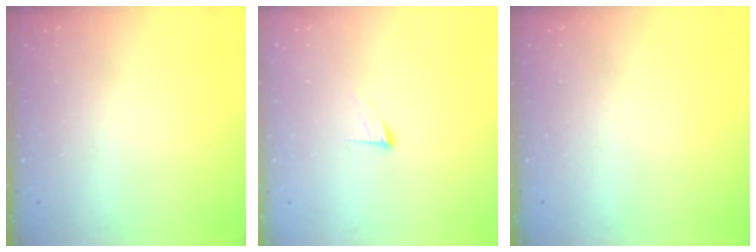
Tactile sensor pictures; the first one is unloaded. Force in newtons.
{"total": 4.5, "press": 4.5, "slide": 0.4}
{"total": 0.0}